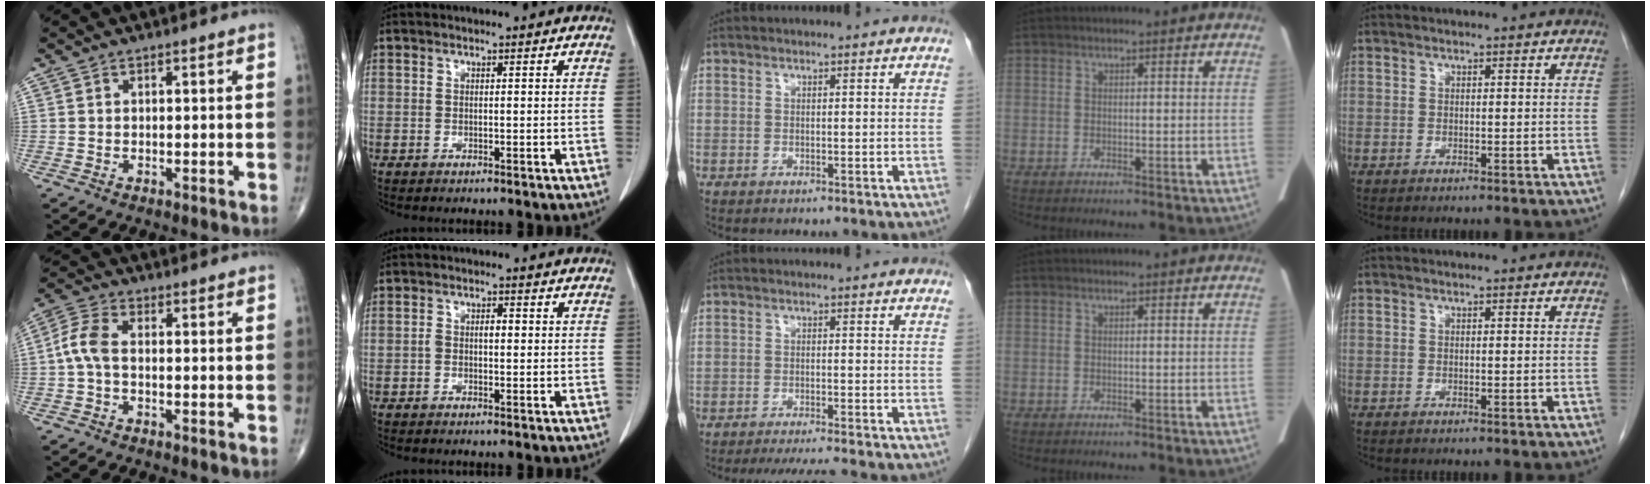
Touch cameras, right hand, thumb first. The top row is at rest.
{"thumb": {"total": 5.5, "force": [-0.6, 2.9, 4.6], "torque": [-0.106, 0.015, -0.022]}, "index": {"total": 2.3, "force": [0.0, 1.1, 2.0], "torque": [-0.038, 0.011, 0.001]}, "middle": {"total": 5.7, "force": [-5.2, -0.1, 2.4], "torque": [-0.028, -0.012, -0.080]}}